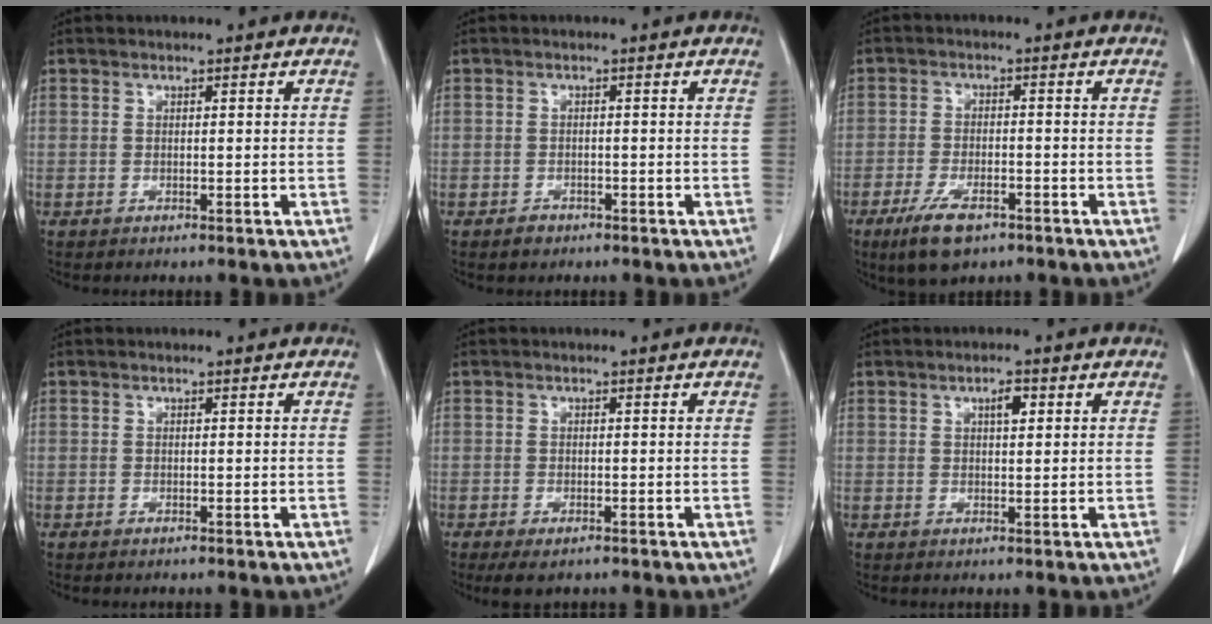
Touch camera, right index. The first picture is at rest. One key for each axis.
{"total": 1.9, "fx": -1.4, "fy": 1.2, "fz": 0.5, "tx": -0.010, "ty": 0.003, "tz": -0.019}
{"total": 6.9, "fx": -4.4, "fy": 2.5, "fz": 4.7, "tx": -0.097, "ty": -0.011, "tz": -0.074}
{"total": 0.0}
{"total": 3.0, "fx": -2.1, "fy": 1.2, "fz": 1.8, "tx": -0.034, "ty": -0.007, "tz": -0.027}
{"total": 2.1, "fx": 0.9, "fy": 0.7, "fz": 1.8, "tx": -0.032, "ty": 0.000, "tz": 0.014}